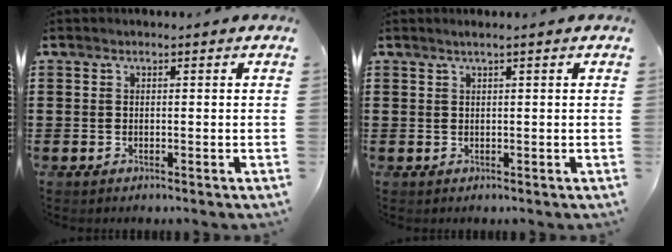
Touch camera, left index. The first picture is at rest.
{"total": 1.0, "force": [0.5, -0.1, 0.9], "torque": [-0.014, -0.001, 0.008]}